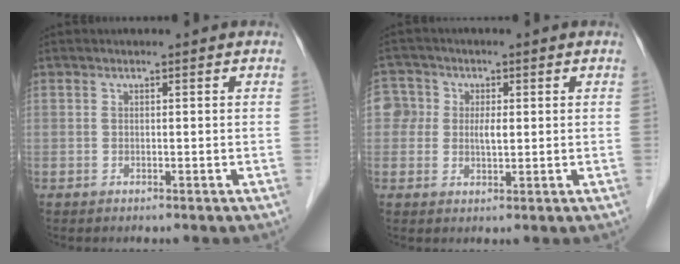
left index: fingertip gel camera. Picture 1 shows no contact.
{"total": 4.5, "force": [0.3, 3.8, 2.5], "torque": [-0.043, 0.013, 0.003]}